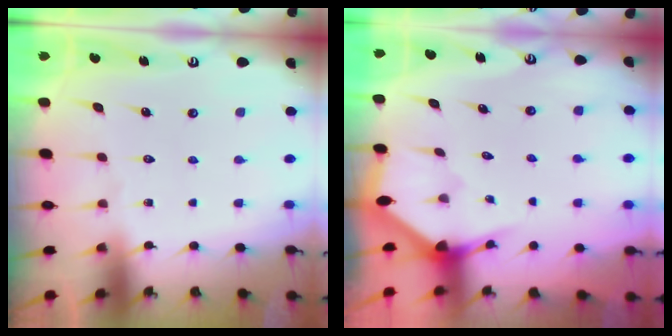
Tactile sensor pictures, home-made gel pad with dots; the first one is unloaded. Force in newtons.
{"total": 2.2, "press": 2.2, "slide": 0.2}